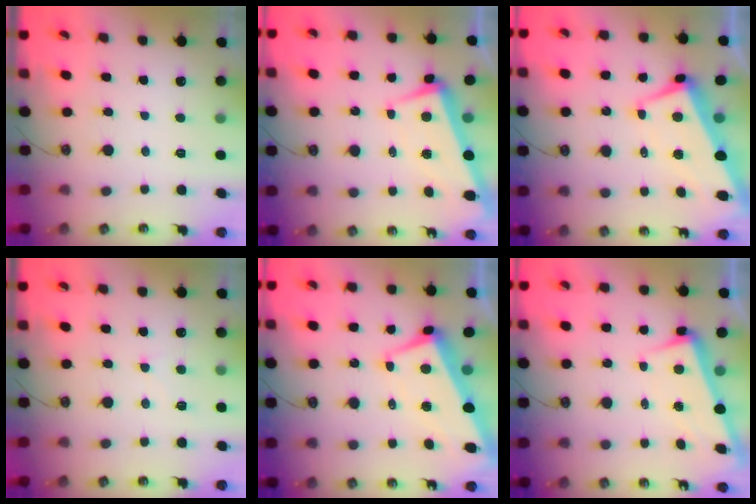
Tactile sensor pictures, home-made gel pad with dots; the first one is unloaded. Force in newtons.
{"total": 0.8, "press": 0.1, "slide": 0.8}
{"total": 1.7, "press": 1.1, "slide": 1.3}
{"total": 2.6, "press": 2.6, "slide": 0.4}
{"total": 1.7, "press": 1.1, "slide": 1.4}
{"total": 3.0, "press": 2.9, "slide": 0.8}